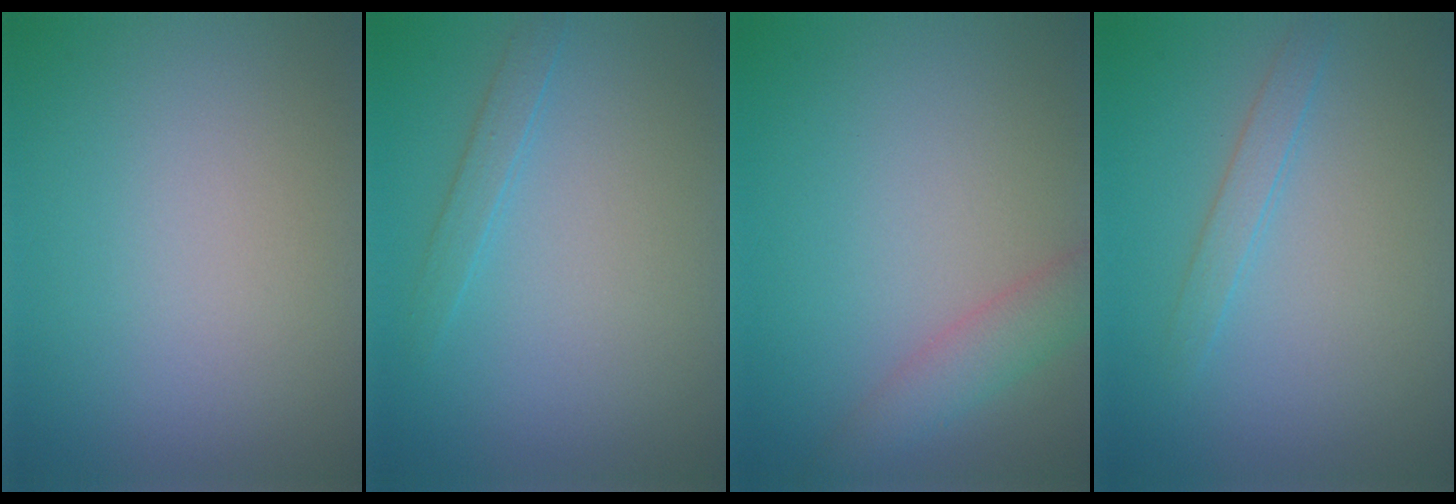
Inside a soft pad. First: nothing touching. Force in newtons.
{"total": 1.3, "press": 1.3, "slide": 0.1}
{"total": 2.8, "press": 2.8, "slide": 0.2}
{"total": 1.5, "press": 1.5, "slide": 0.1}